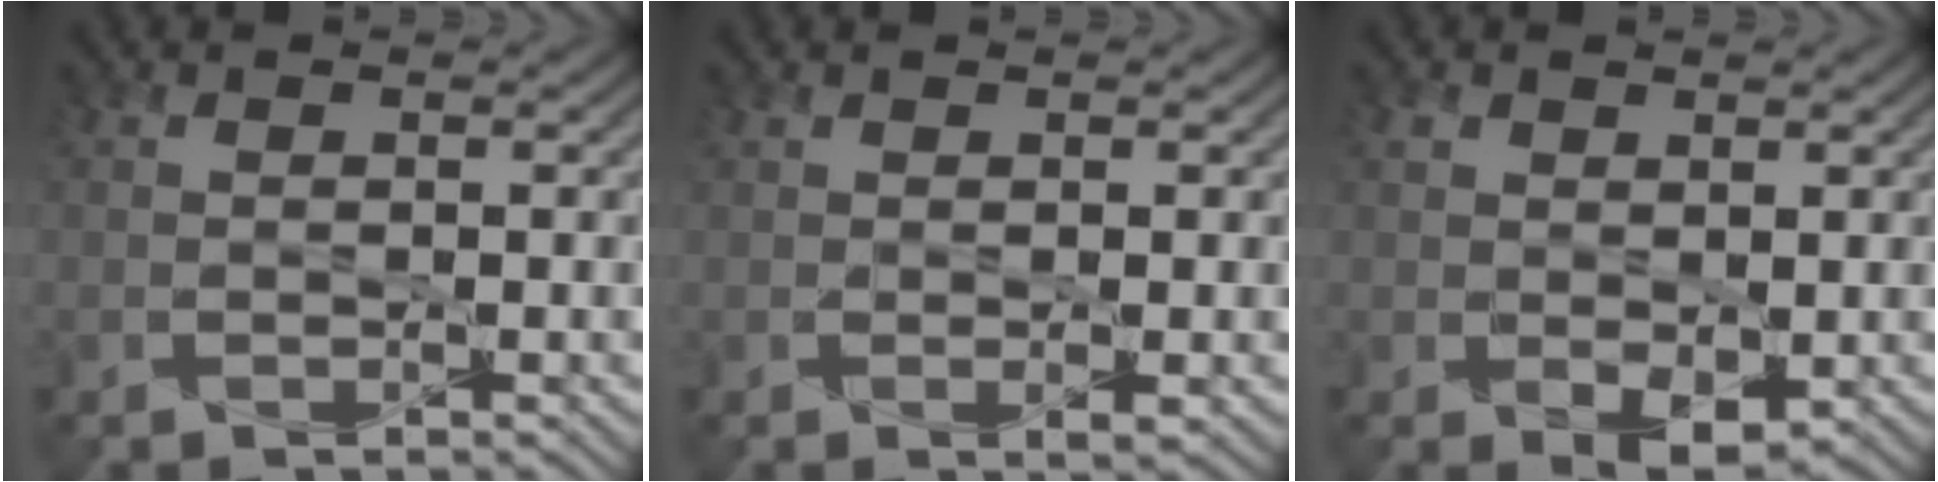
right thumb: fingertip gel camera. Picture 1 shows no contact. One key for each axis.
{"total": 0.9, "fx": 0.3, "fy": 0.1, "fz": 0.8, "tx": -0.016, "ty": 0.000, "tz": 0.005}
{"total": 3.0, "fx": 0.3, "fy": 2.2, "fz": 2.1, "tx": -0.047, "ty": -0.010, "tz": 0.010}